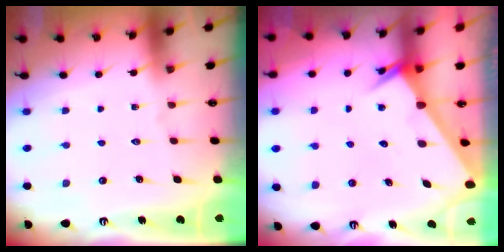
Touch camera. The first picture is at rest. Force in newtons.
{"total": 2.5, "press": 2.5, "slide": 0.1}